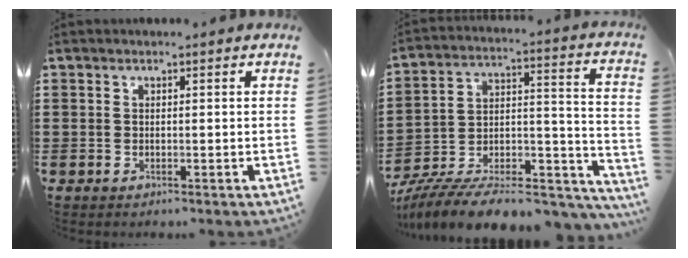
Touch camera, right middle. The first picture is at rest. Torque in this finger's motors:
{"motor_torque": [1.91, -0.23, 1.05, 0.21]}